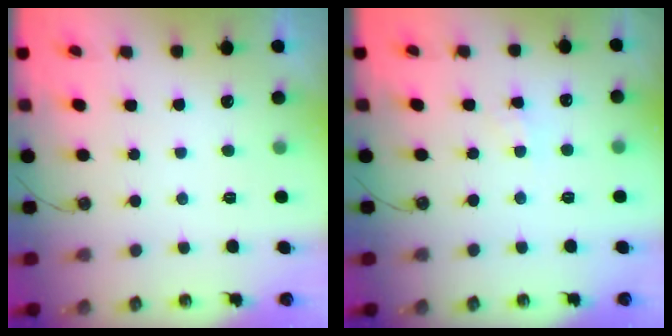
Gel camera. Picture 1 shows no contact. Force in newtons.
{"total": 1.9, "press": 1.9, "slide": 0.3}